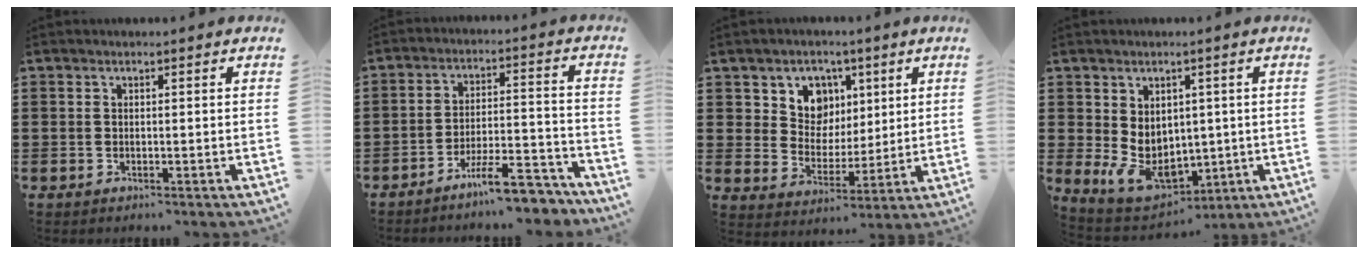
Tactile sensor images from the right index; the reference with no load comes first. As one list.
[{"total": 9.3, "force": [-7.8, 1.1, 4.9], "torque": [-0.074, 0.019, -0.144]}, {"total": 7.4, "force": [3.8, 6.2, 1.6], "torque": [-0.058, -0.005, 0.067]}, {"total": 7.0, "force": [0.3, 5.9, 3.8], "torque": [-0.078, 0.003, 0.010]}]